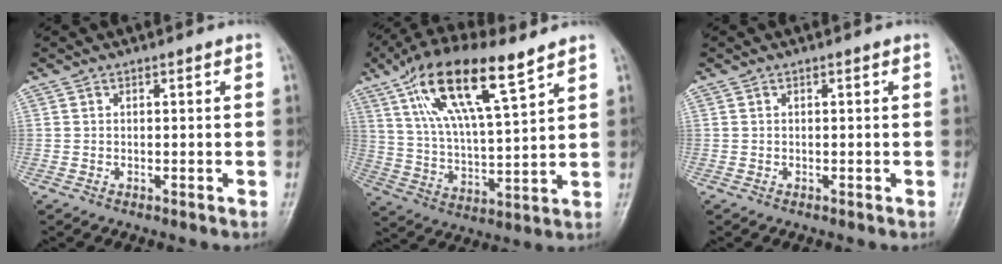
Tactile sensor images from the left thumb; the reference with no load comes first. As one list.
[{"total": 17.3, "force": [9.8, 5.0, 13.4], "torque": [-0.233, -0.027, 0.184]}, {"total": 0.0}]